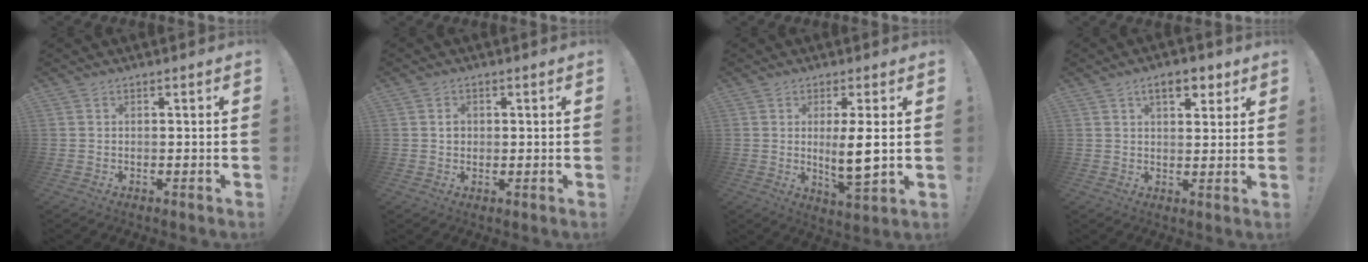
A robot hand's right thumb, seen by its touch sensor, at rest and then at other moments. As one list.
[{"total": 2.0, "force": [0.3, 1.8, 0.8], "torque": [-0.001, -0.002, 0.001]}, {"total": 8.5, "force": [1.0, 1.0, 8.4], "torque": [-0.143, -0.020, 0.011]}, {"total": 7.1, "force": [3.9, 3.4, 4.9], "torque": [-0.062, -0.006, 0.065]}]